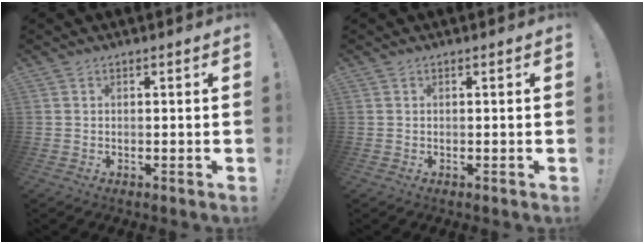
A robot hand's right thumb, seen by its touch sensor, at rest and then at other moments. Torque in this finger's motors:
{"motor_torque": [0.00, 0.00, 0.00, -0.02, 0.00]}